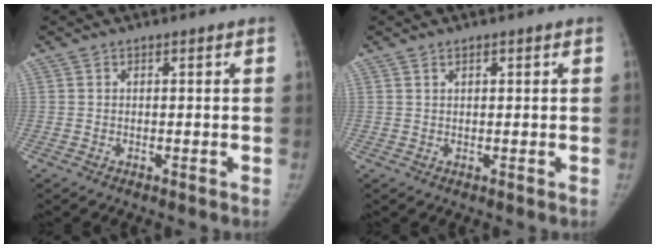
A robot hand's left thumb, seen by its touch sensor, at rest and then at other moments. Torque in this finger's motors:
{"motor_torque": [-0.24, -0.01, -0.13, 0.31, -0.01]}